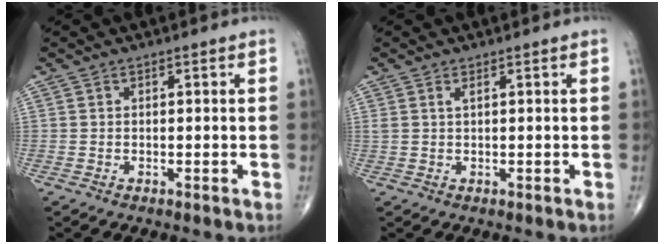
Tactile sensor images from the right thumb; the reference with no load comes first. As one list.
[{"total": 1.0, "force": [0.5, 0.2, 0.8], "torque": [-0.023, 0.006, 0.013]}]